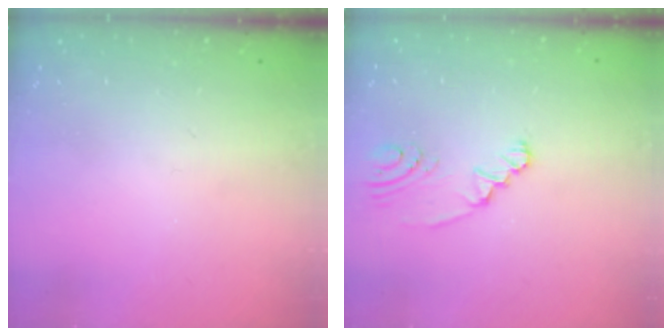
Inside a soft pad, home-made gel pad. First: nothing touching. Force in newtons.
{"total": 2.6, "press": 2.1, "slide": 1.5}